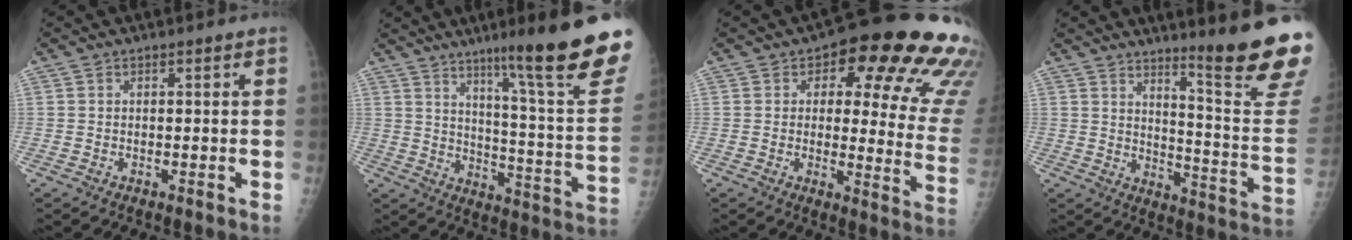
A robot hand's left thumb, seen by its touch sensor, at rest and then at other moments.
{"total": 24.5, "force": [16.1, 1.3, 18.4], "torque": [-0.238, -0.095, 0.229]}
{"total": 21.0, "force": [10.9, 8.7, 15.7], "torque": [-0.137, -0.048, 0.120]}
{"total": 18.5, "force": [14.1, -0.3, 11.9], "torque": [-0.132, -0.146, 0.192]}